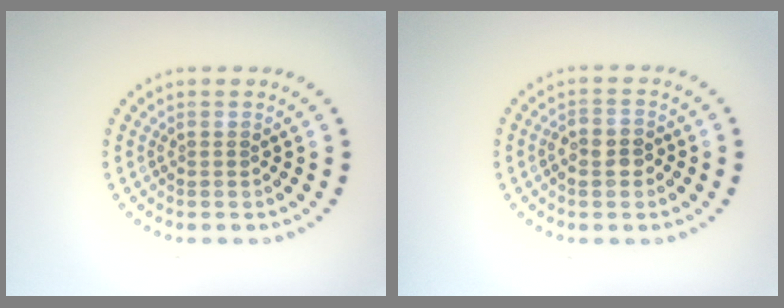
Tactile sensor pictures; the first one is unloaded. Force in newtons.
{"total": 2.2, "press": 2.1, "slide": 0.7}